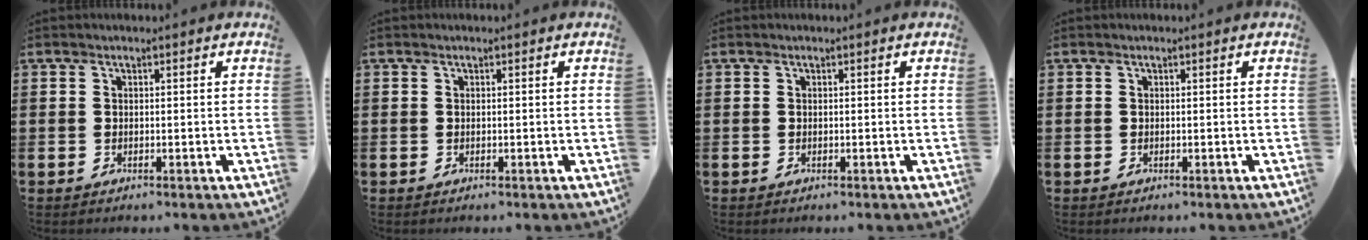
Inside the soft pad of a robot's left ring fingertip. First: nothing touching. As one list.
[{"total": 0.0}, {"total": 0.0}, {"total": 0.0}]